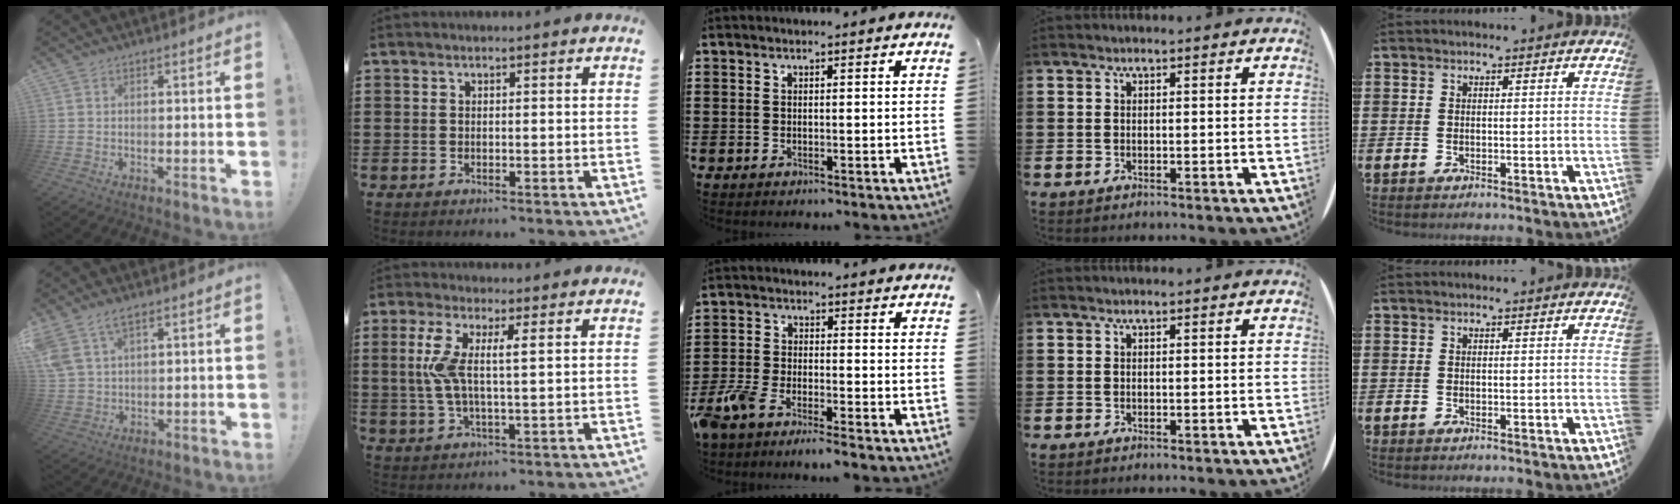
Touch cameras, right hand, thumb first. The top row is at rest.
{"thumb": {"total": 6.6, "force": [4.5, 2.8, 4.0], "torque": [-0.077, -0.014, 0.089]}, "index": {"total": 6.1, "force": [1.1, 1.3, 5.9], "torque": [-0.139, -0.009, 0.010]}, "middle": {"total": 4.9, "force": [-4.4, 0.8, 2.1], "torque": [-0.070, -0.013, -0.092]}}